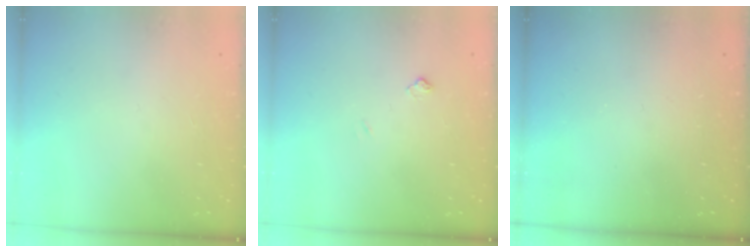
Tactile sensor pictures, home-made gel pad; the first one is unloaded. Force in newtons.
{"total": 4.7, "press": 4.7, "slide": 0.6}
{"total": 0.0}